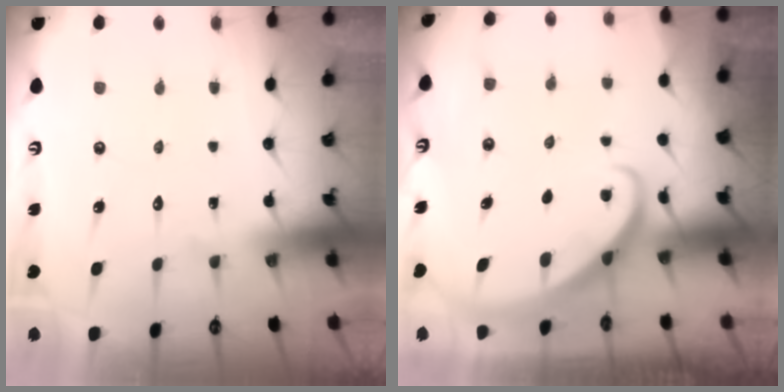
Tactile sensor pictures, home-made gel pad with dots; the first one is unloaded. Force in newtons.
{"total": 2.7, "press": 2.7, "slide": 0.2}